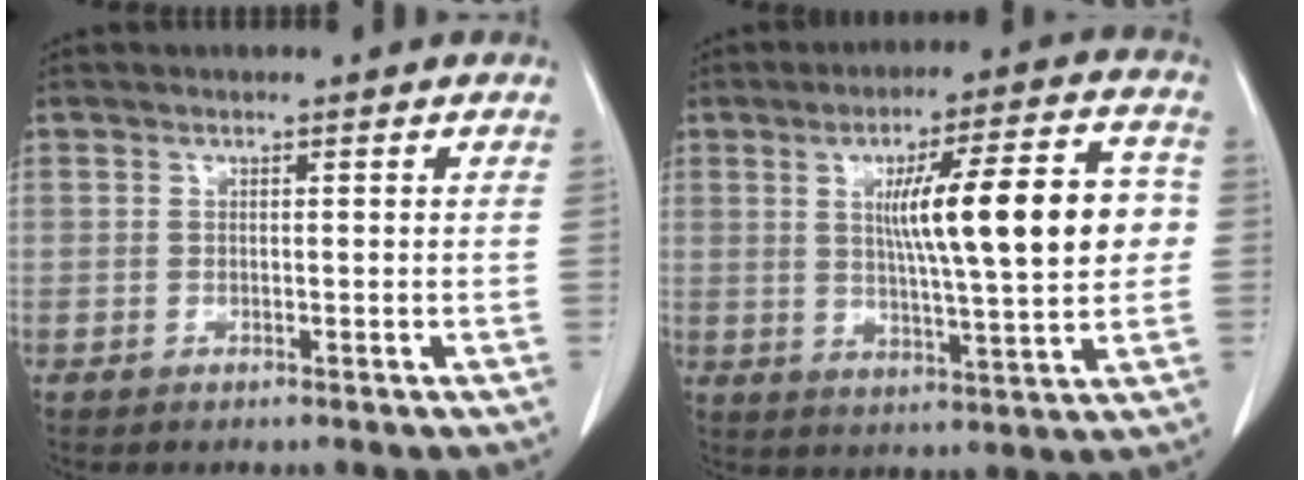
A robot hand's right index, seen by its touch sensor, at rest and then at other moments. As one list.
[{"total": 15.6, "force": [2.0, 2.1, 15.3], "torque": [-0.229, 0.021, 0.033]}]